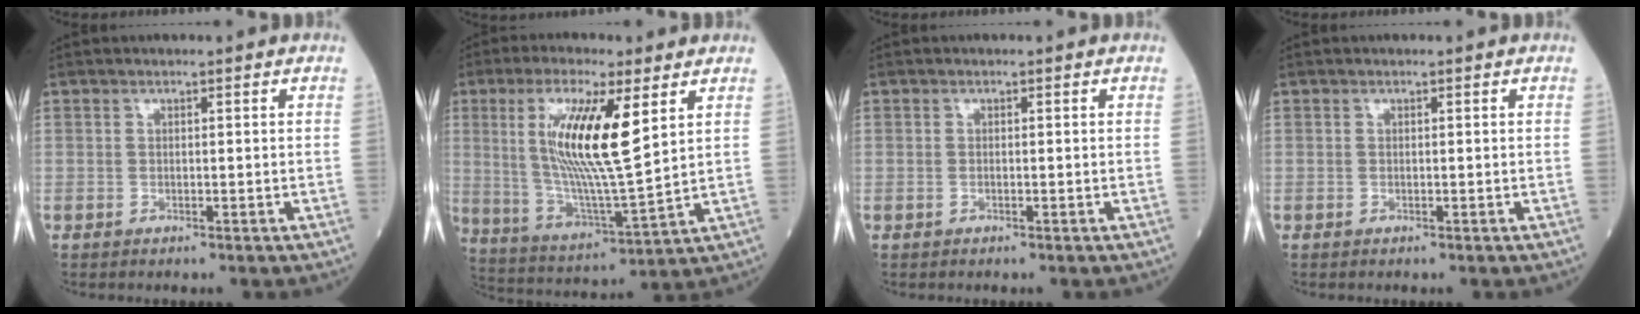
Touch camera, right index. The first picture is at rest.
{"total": 15.0, "force": [4.6, 1.8, 14.1], "torque": [-0.288, -0.008, 0.089]}
{"total": 0.0}
{"total": 0.0}